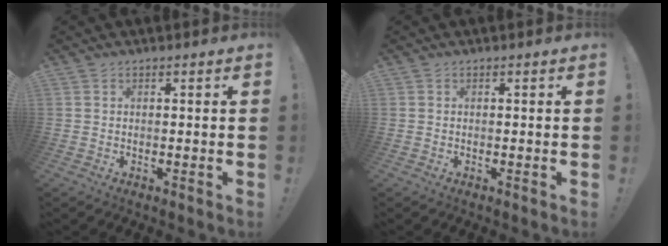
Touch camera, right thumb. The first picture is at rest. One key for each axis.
{"total": 0.0}